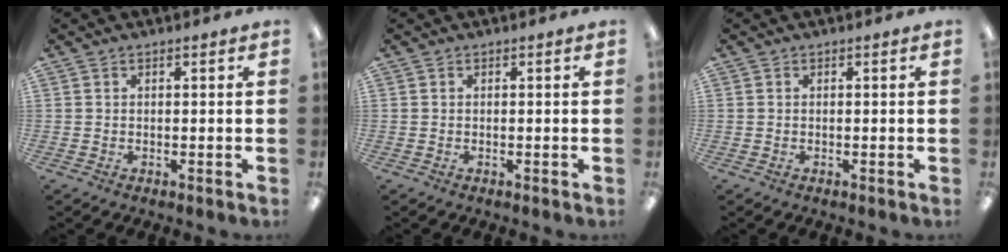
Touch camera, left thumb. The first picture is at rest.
{"total": 0.0}
{"total": 0.0}